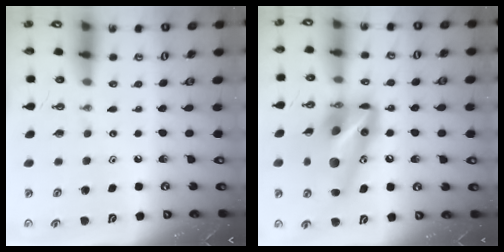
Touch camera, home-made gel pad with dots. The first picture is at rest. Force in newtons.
{"total": 18.0, "press": 17.8, "slide": 2.9}